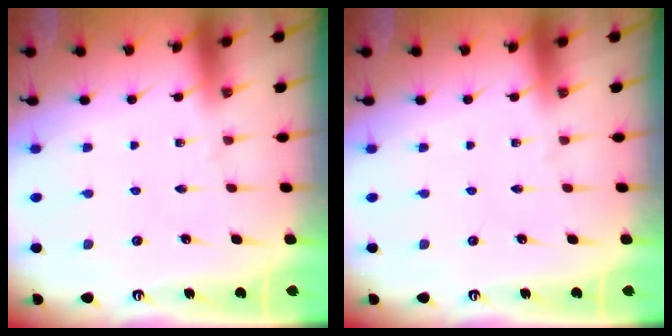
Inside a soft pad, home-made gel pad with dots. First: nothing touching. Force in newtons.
{"total": 0.0}